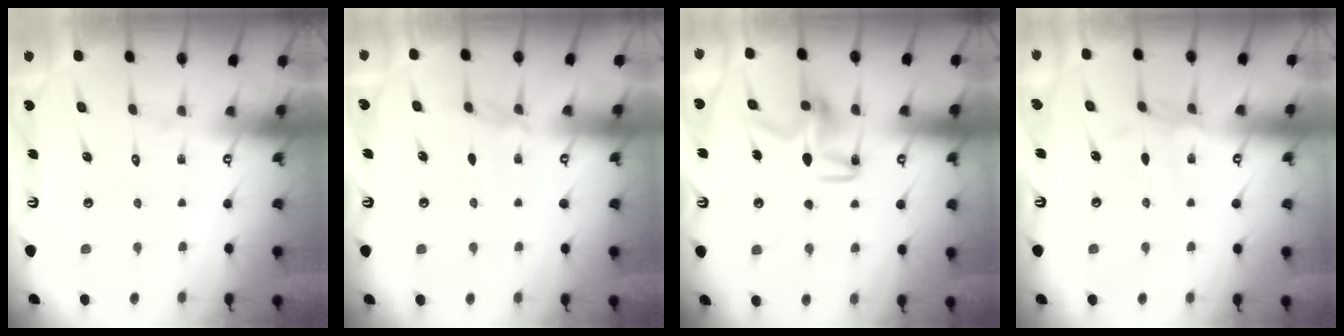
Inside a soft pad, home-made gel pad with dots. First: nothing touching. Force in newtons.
{"total": 3.0, "press": 3.0, "slide": 0.5}
{"total": 9.0, "press": 9.0, "slide": 0.7}
{"total": 2.5, "press": 2.4, "slide": 0.6}